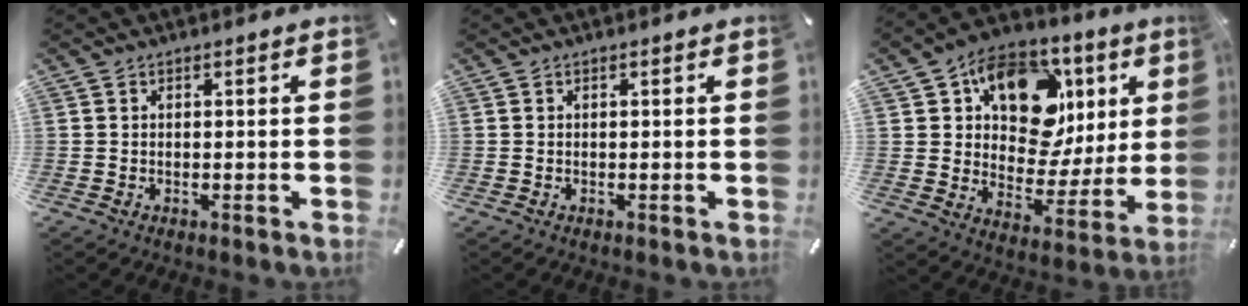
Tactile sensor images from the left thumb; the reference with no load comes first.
{"total": 0.0}
{"total": 17.3, "force": [7.7, 11.9, 9.9], "torque": [-0.150, -0.031, 0.137]}